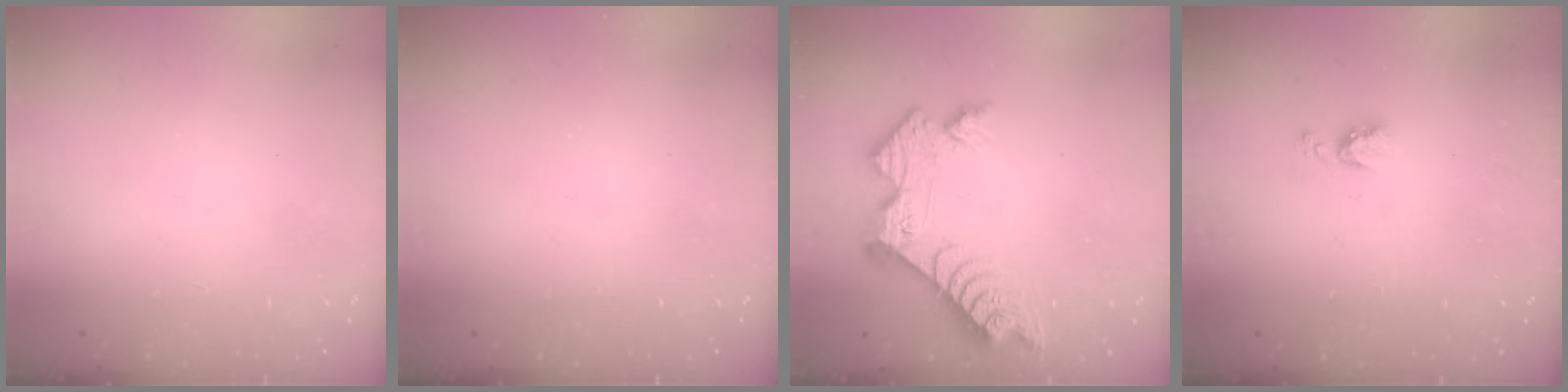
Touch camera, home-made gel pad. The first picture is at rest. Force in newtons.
{"total": 0.0}
{"total": 11.5, "press": 11.5, "slide": 0.8}
{"total": 4.9, "press": 4.9, "slide": 0.6}